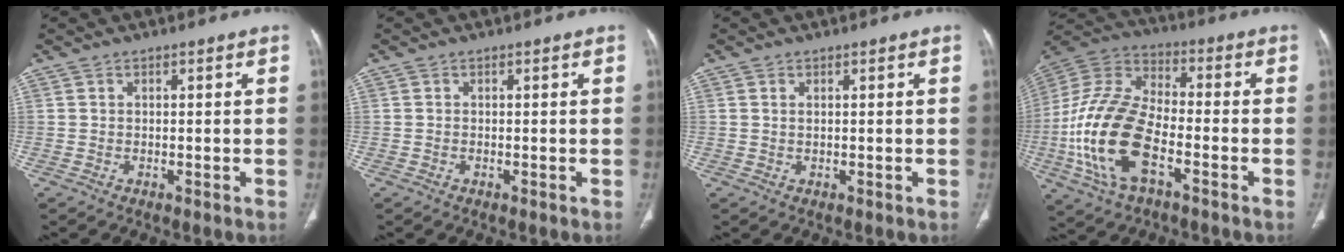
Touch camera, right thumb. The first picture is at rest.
{"total": 0.0}
{"total": 0.6, "force": [0.3, 0.2, 0.4], "torque": [-0.011, 0.002, 0.006]}
{"total": 19.9, "force": [-6.1, 10.1, 16.0], "torque": [-0.333, 0.022, -0.115]}